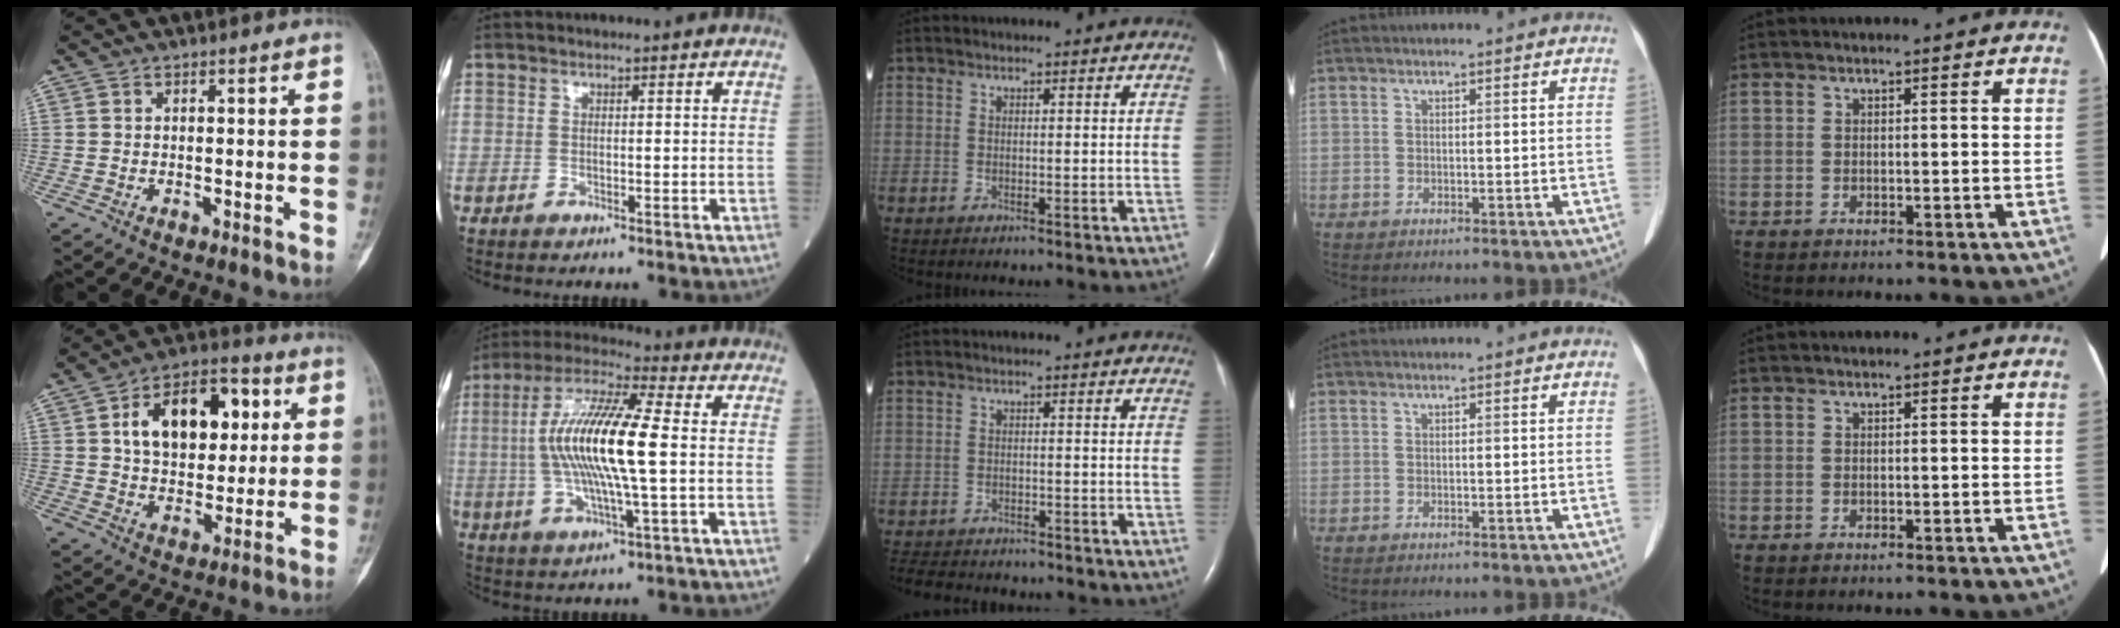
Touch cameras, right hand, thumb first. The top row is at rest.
{"thumb": {"total": 17.4, "force": [4.7, 10.8, 12.8], "torque": [-0.159, 0.007, 0.075]}, "index": {"total": 15.6, "force": [0.3, 1.9, 15.5], "torque": [-0.311, 0.009, -0.001]}, "middle": {"total": 9.2, "force": [-8.3, 2.6, 3.1], "torque": [-0.060, -0.008, -0.117]}}